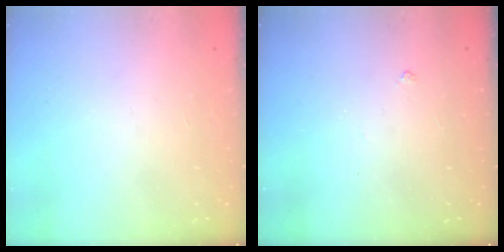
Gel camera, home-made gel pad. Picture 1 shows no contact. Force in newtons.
{"total": 2.9, "press": 2.8, "slide": 0.6}